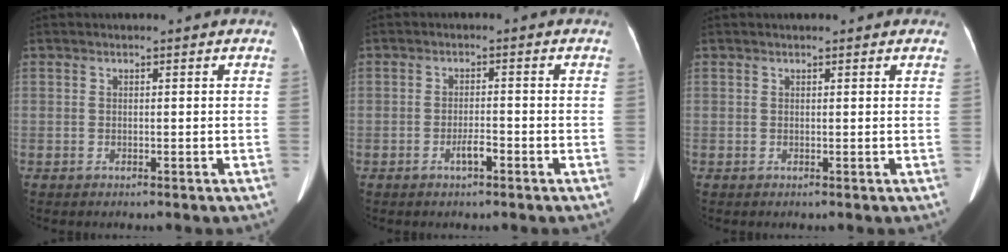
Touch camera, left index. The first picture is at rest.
{"total": 2.2, "force": [-1.5, 0.4, 1.6], "torque": [-0.031, -0.002, -0.025]}
{"total": 2.4, "force": [1.9, 1.0, 1.2], "torque": [-0.009, 0.021, 0.017]}